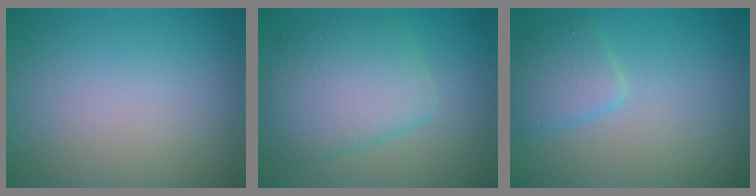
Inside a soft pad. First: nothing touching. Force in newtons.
{"total": 5.8, "press": 5.8, "slide": 0.1}
{"total": 2.7, "press": 2.7, "slide": 0.1}